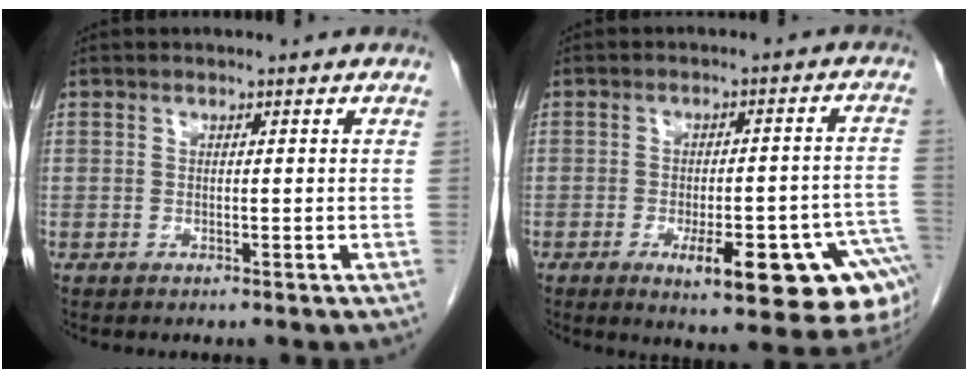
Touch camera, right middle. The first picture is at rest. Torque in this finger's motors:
{"motor_torque": [1.19, -0.94, 0.63, 0.09]}